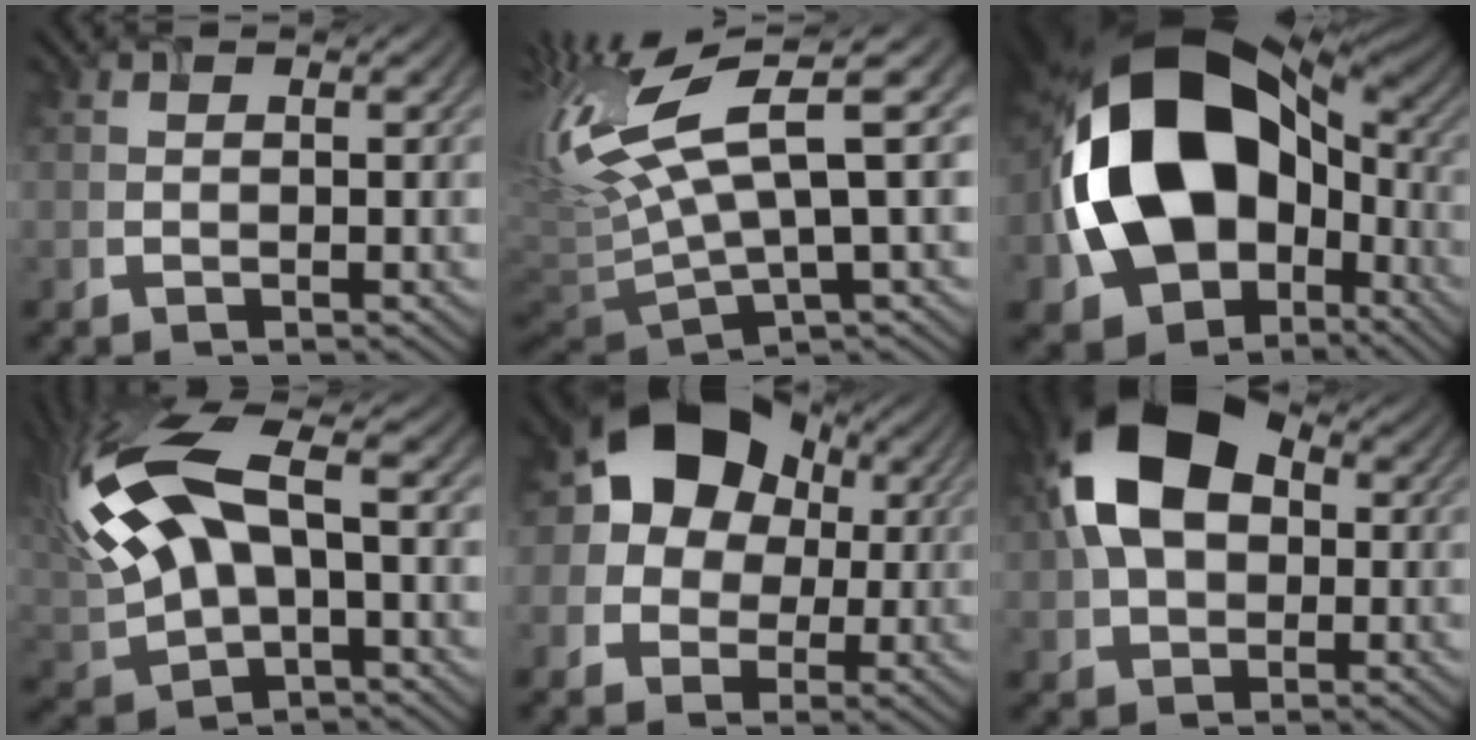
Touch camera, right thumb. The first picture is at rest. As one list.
[{"total": 14.1, "force": [3.0, 3.8, 13.3], "torque": [-0.294, 0.009, 0.067]}, {"total": 20.0, "force": [-1.8, 14.7, 13.5], "torque": [-0.296, -0.024, -0.021]}, {"total": 16.0, "force": [3.3, 7.9, 13.5], "torque": [-0.319, 0.004, 0.067]}, {"total": 12.2, "force": [2.2, 10.3, 6.3], "torque": [-0.115, 0.026, 0.009]}, {"total": 13.8, "force": [2.0, 9.4, 9.8], "torque": [-0.188, 0.013, 0.023]}]